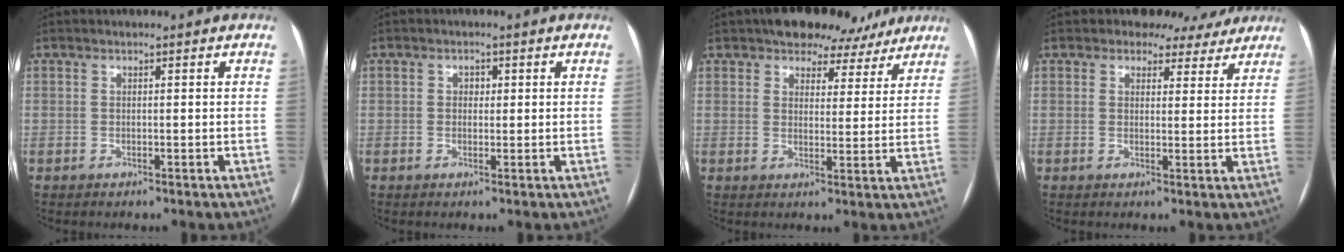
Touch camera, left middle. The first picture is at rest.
{"total": 1.4, "force": [0.3, 1.1, 0.8], "torque": [-0.010, 0.004, 0.004]}
{"total": 10.6, "force": [8.7, 5.2, 3.3], "torque": [-0.018, 0.017, 0.105]}
{"total": 6.1, "force": [5.1, 3.3, 0.7], "torque": [0.002, 0.005, 0.049]}